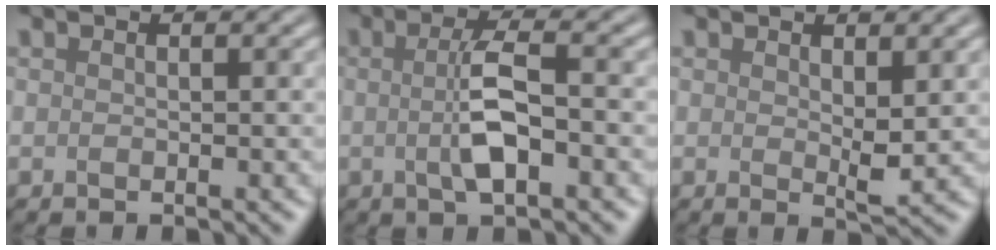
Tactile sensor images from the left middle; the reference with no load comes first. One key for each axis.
{"total": 3.8, "fx": -0.6, "fy": 0.9, "fz": 3.7, "tx": -0.074, "ty": -0.002, "tz": -0.009}
{"total": 1.8, "fx": 0.7, "fy": 0.3, "fz": 1.6, "tx": -0.032, "ty": -0.010, "tz": 0.015}